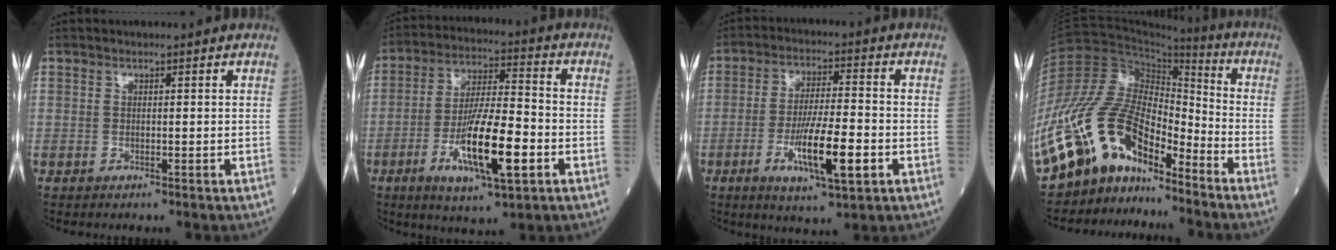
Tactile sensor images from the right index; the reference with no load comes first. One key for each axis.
{"total": 13.8, "fx": -4.6, "fy": 2.4, "fz": 12.8, "tx": -0.238, "ty": -0.010, "tz": -0.075}
{"total": 10.7, "fx": -3.5, "fy": 1.5, "fz": 10.0, "tx": -0.179, "ty": -0.010, "tz": -0.057}
{"total": 19.2, "fx": -14.2, "fy": 8.3, "fz": 9.8, "tx": -0.203, "ty": 0.052, "tz": -0.260}